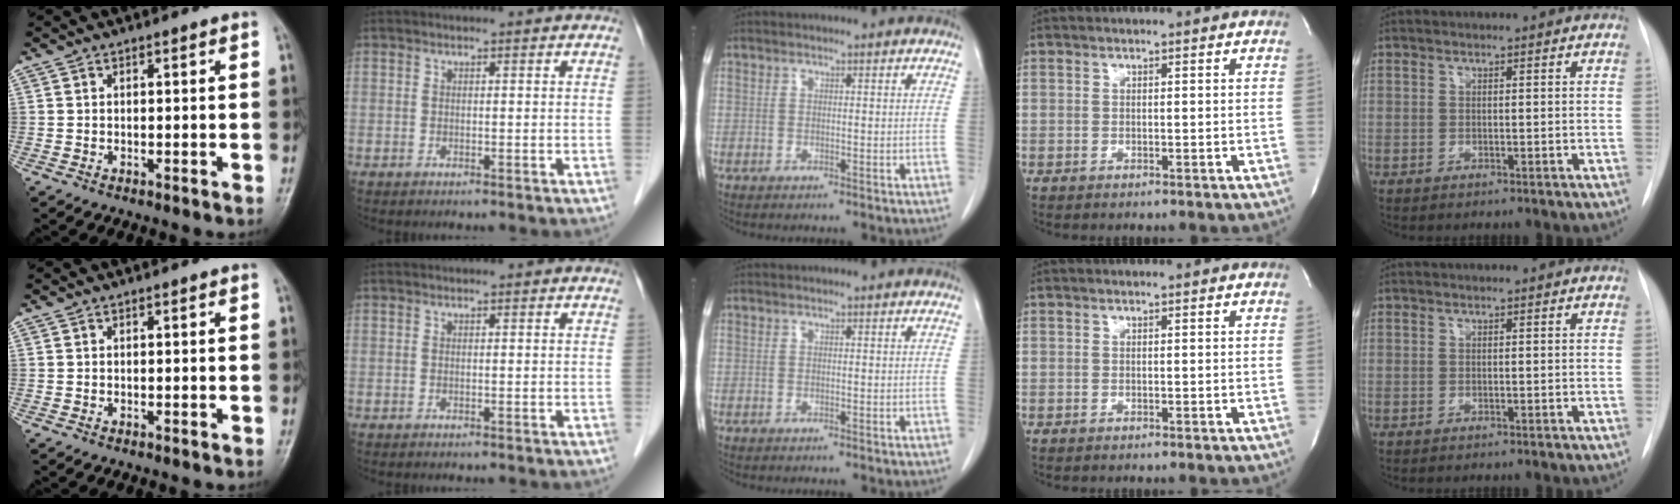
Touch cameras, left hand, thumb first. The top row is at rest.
{}